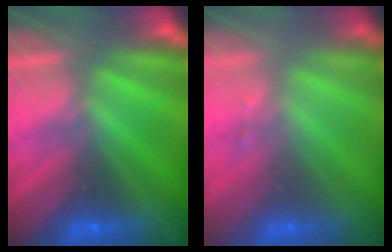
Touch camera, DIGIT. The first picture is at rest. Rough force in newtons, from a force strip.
{"total": 1.5}